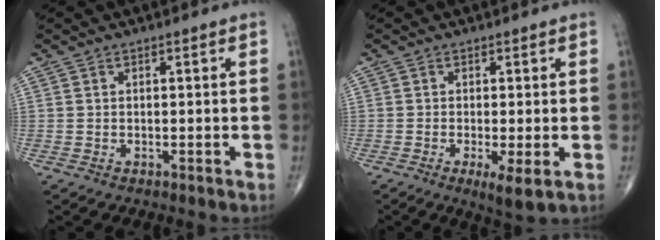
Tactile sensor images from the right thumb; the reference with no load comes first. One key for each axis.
{"total": 4.2, "fx": -1.1, "fy": 0.8, "fz": 3.9, "tx": -0.074, "ty": -0.016, "tz": -0.021}